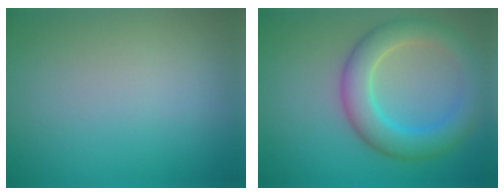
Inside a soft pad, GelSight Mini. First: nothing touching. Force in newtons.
{"total": 5.6, "press": 5.6, "slide": 0.5}